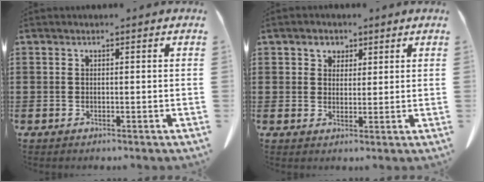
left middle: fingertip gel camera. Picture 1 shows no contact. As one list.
[{"total": 2.8, "force": [1.6, 1.7, 1.5], "torque": [-0.028, 0.004, 0.027]}]